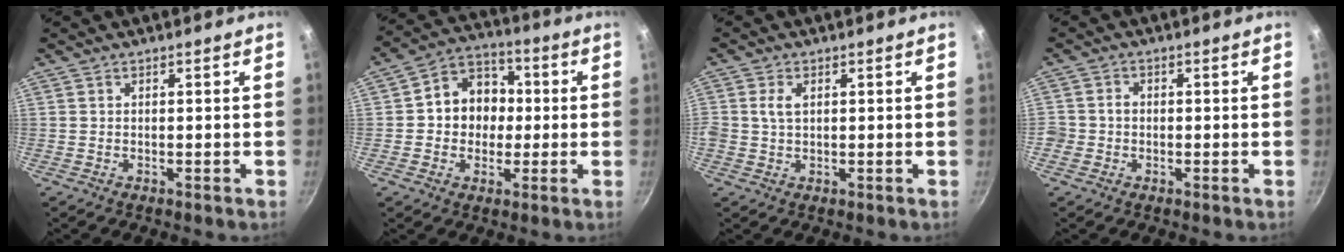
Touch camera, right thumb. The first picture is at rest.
{"total": 11.2, "force": [0.2, 9.6, 5.8], "torque": [-0.042, 0.023, -0.014]}
{"total": 2.9, "force": [0.7, 2.0, 2.1], "torque": [-0.036, 0.004, 0.012]}
{"total": 2.8, "force": [-0.7, 2.5, 1.0], "torque": [-0.007, 0.012, -0.017]}